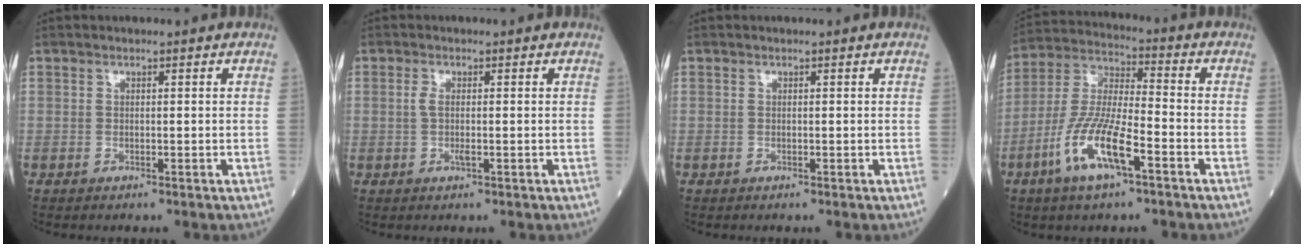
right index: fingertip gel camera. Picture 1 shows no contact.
{"total": 1.9, "force": [-0.1, 0.5, 1.8], "torque": [-0.041, -0.001, -0.003]}
{"total": 0.0}
{"total": 12.1, "force": [-5.6, 2.3, 10.5], "torque": [-0.218, -0.005, -0.109]}